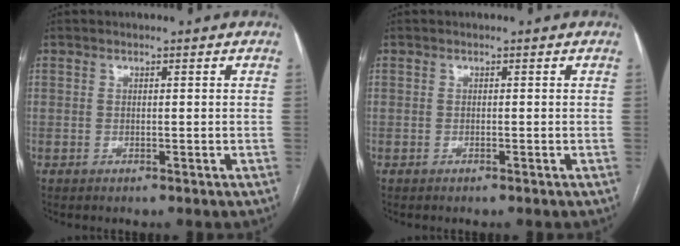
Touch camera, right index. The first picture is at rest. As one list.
[{"total": 0.0}]